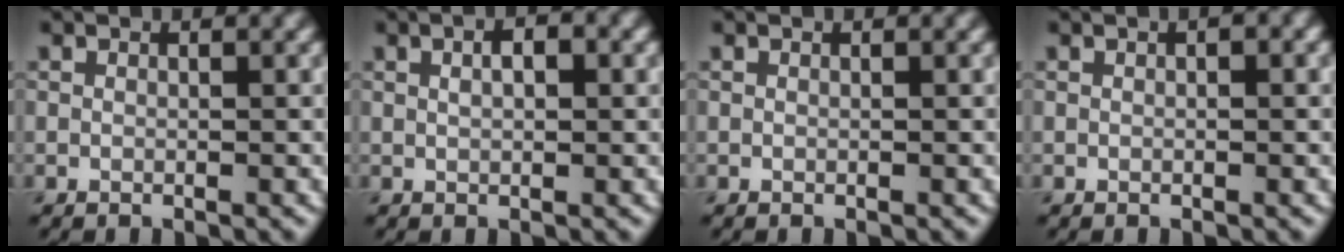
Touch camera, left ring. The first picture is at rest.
{"total": 2.9, "force": [1.1, 1.4, 2.2], "torque": [-0.026, 0.007, 0.003]}
{"total": 0.0}
{"total": 0.9, "force": [0.2, 0.3, 0.8], "torque": [-0.012, 0.003, 0.003]}